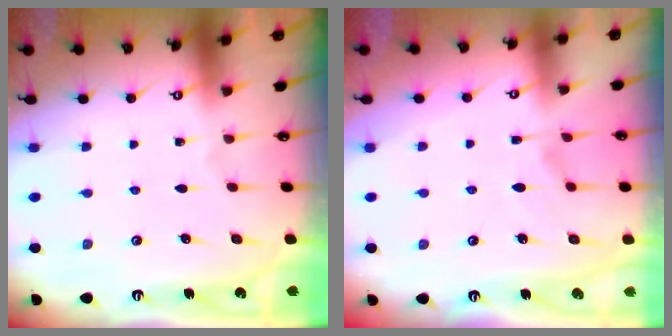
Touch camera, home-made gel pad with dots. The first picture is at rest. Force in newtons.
{"total": 5.2, "press": 5.0, "slide": 1.3}